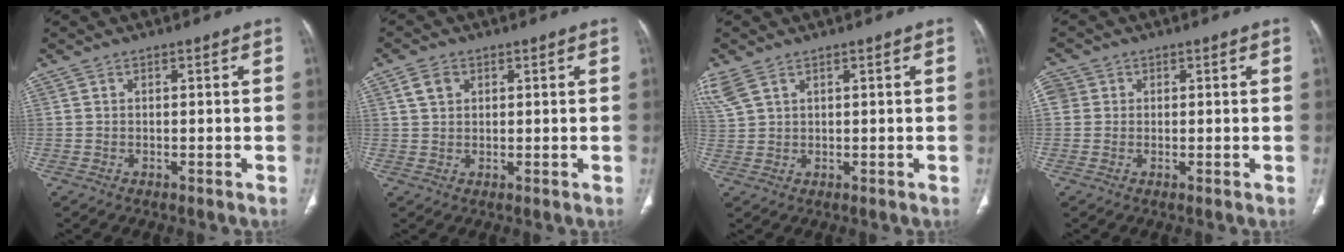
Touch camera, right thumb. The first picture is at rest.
{"total": 3.4, "force": [1.5, 2.4, 1.8], "torque": [-0.027, -0.001, 0.031]}
{"total": 5.1, "force": [3.2, 2.6, 3.1], "torque": [-0.088, 0.009, 0.078]}
{"total": 3.5, "force": [0.7, 3.2, 0.9], "torque": [-0.009, 0.007, 0.014]}